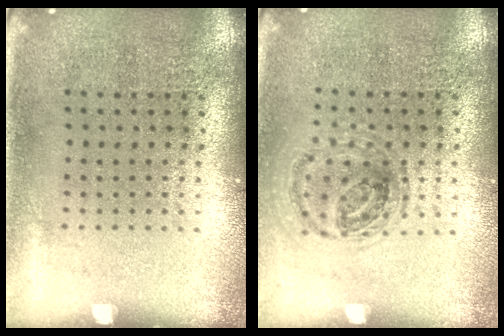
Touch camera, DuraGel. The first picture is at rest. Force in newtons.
{"total": 0.9, "press": 0.9, "slide": 0.3}